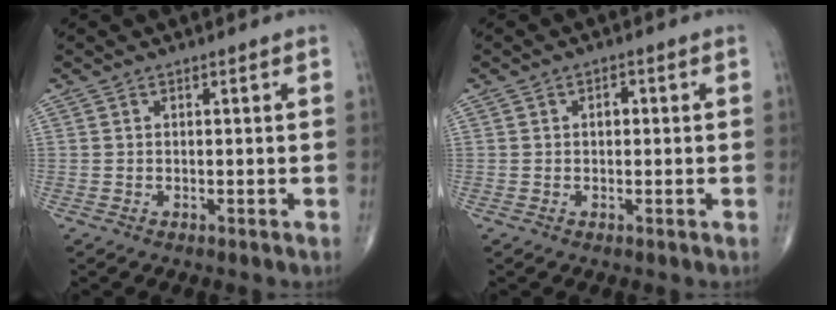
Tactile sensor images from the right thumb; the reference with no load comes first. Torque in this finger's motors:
{"motor_torque": [0.39, 0.49, 0.40, 0.25, -0.01]}